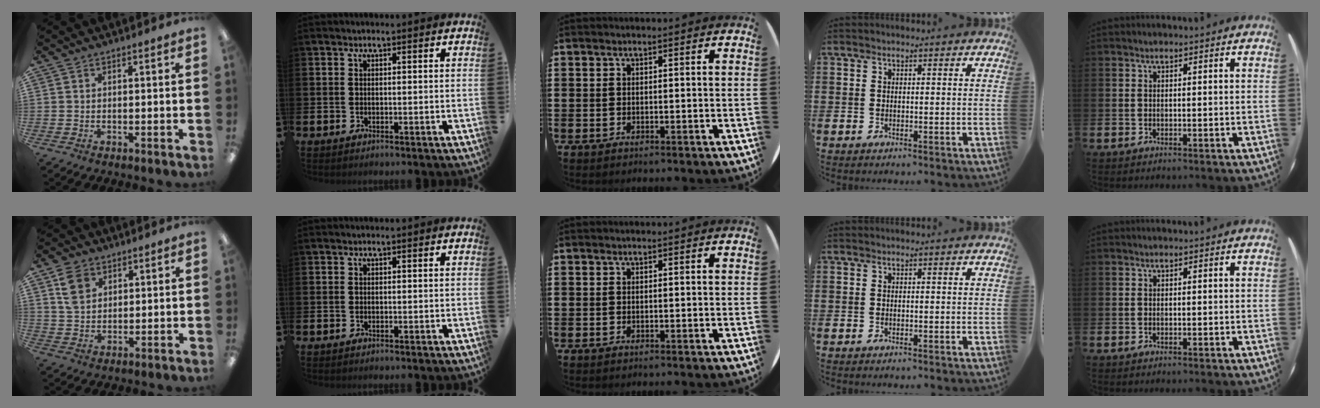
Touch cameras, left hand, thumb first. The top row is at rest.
{"thumb": {"total": 6.7, "force": [3.5, 5.0, 2.8], "torque": [-0.055, 0.005, 0.066]}}